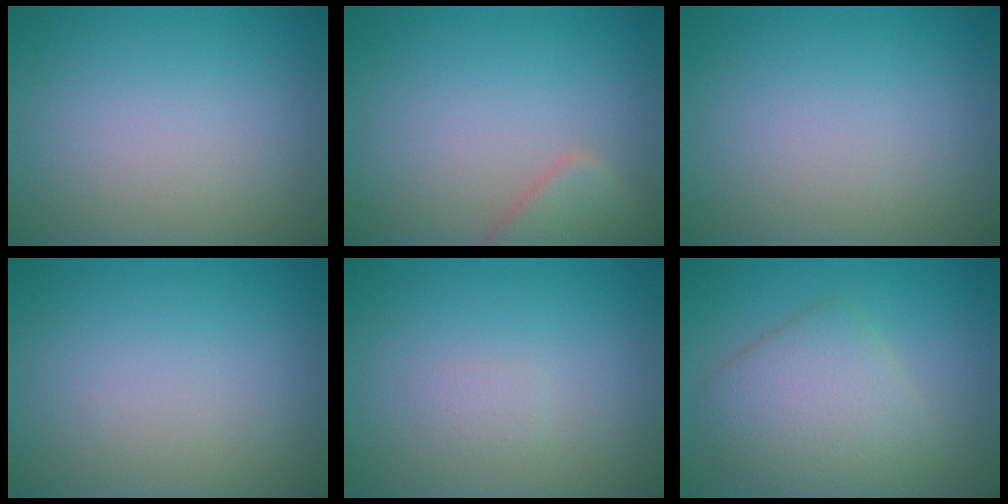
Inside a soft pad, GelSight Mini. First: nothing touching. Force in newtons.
{"total": 2.4, "press": 2.4, "slide": 0.2}
{"total": 0.0}
{"total": 0.0}
{"total": 0.7, "press": 0.7, "slide": 0.1}
{"total": 5.0, "press": 5.0, "slide": 0.2}